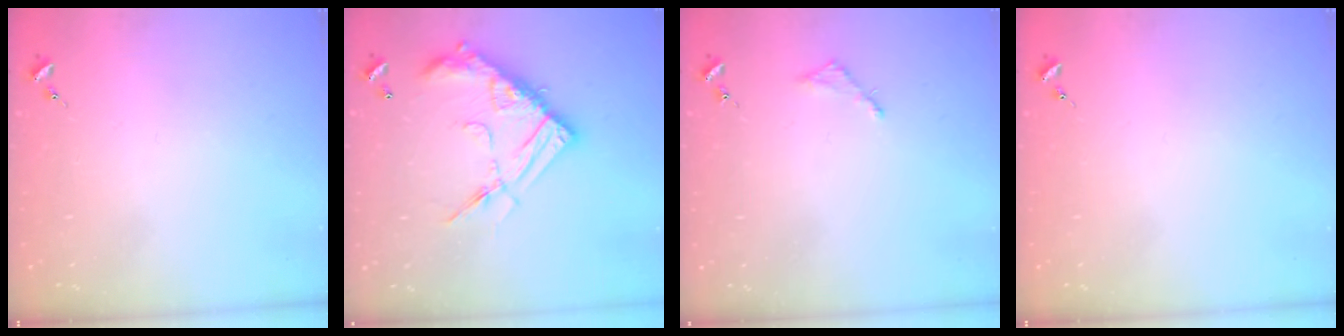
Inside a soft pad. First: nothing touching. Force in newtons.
{"total": 18.6, "press": 18.5, "slide": 1.7}
{"total": 2.8, "press": 2.7, "slide": 0.3}
{"total": 0.0}